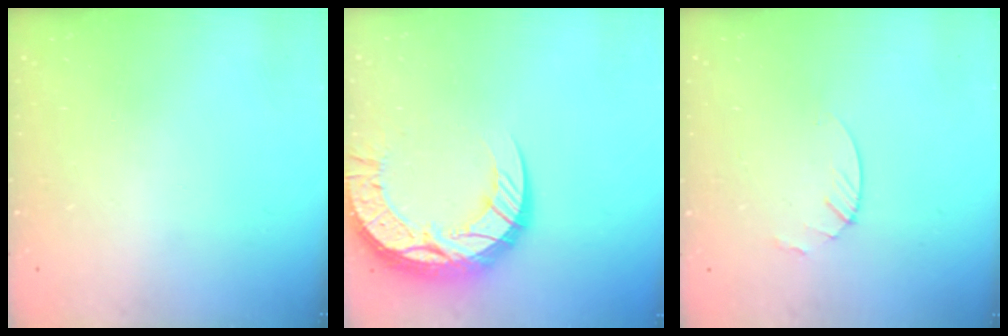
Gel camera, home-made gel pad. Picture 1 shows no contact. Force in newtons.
{"total": 18.2, "press": 18.2, "slide": 1.4}
{"total": 3.0, "press": 3.0, "slide": 0.3}